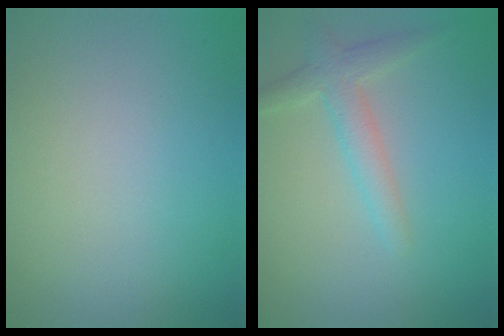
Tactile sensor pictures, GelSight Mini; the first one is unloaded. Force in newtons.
{"total": 2.7, "press": 2.7, "slide": 0.3}